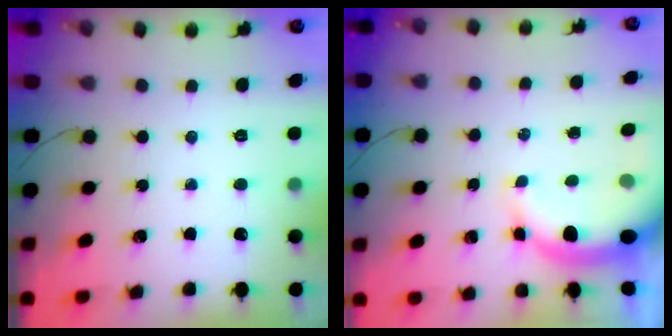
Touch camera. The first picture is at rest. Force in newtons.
{"total": 8.5, "press": 8.3, "slide": 1.7}